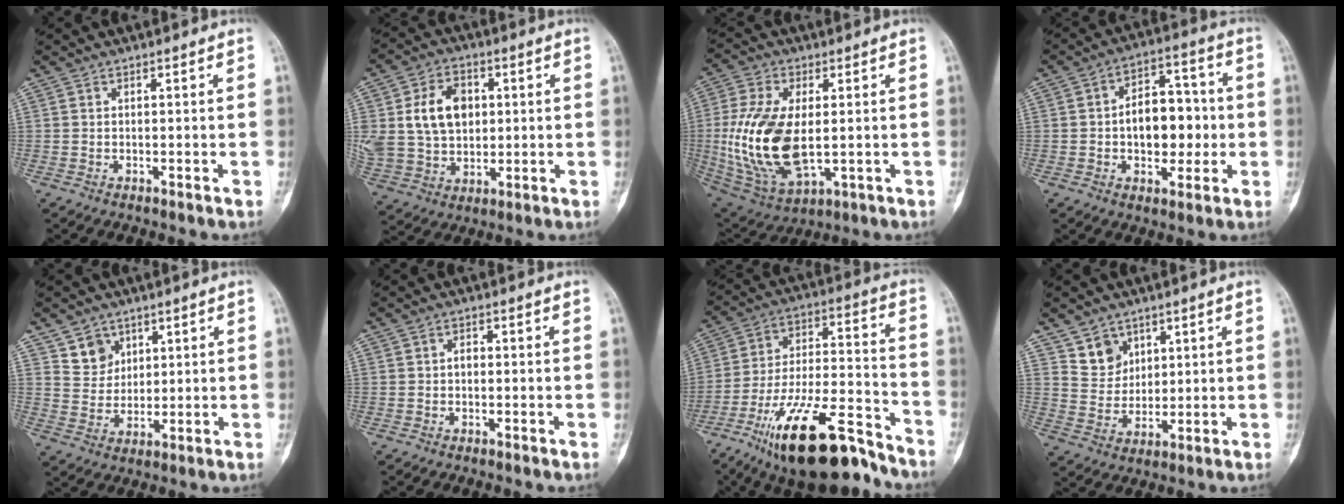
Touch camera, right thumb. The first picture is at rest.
{"total": 14.8, "force": [2.9, 11.0, 9.5], "torque": [-0.159, 0.002, 0.062]}
{"total": 19.6, "force": [0.0, 10.5, 16.5], "torque": [-0.347, -0.013, 0.017]}
{"total": 12.3, "force": [-0.7, 7.9, 9.5], "torque": [-0.100, 0.027, -0.011]}
{"total": 5.7, "force": [3.4, 4.4, 1.0], "torque": [0.008, -0.026, 0.068]}
{"total": 1.2, "force": [-0.1, 0.9, 0.8], "torque": [-0.007, 0.004, -0.005]}
{"total": 22.6, "force": [-15.3, 7.3, 14.8], "torque": [-0.250, 0.082, -0.259]}
{"total": 6.1, "force": [3.8, 4.6, 1.2], "torque": [0.007, -0.031, 0.080]}